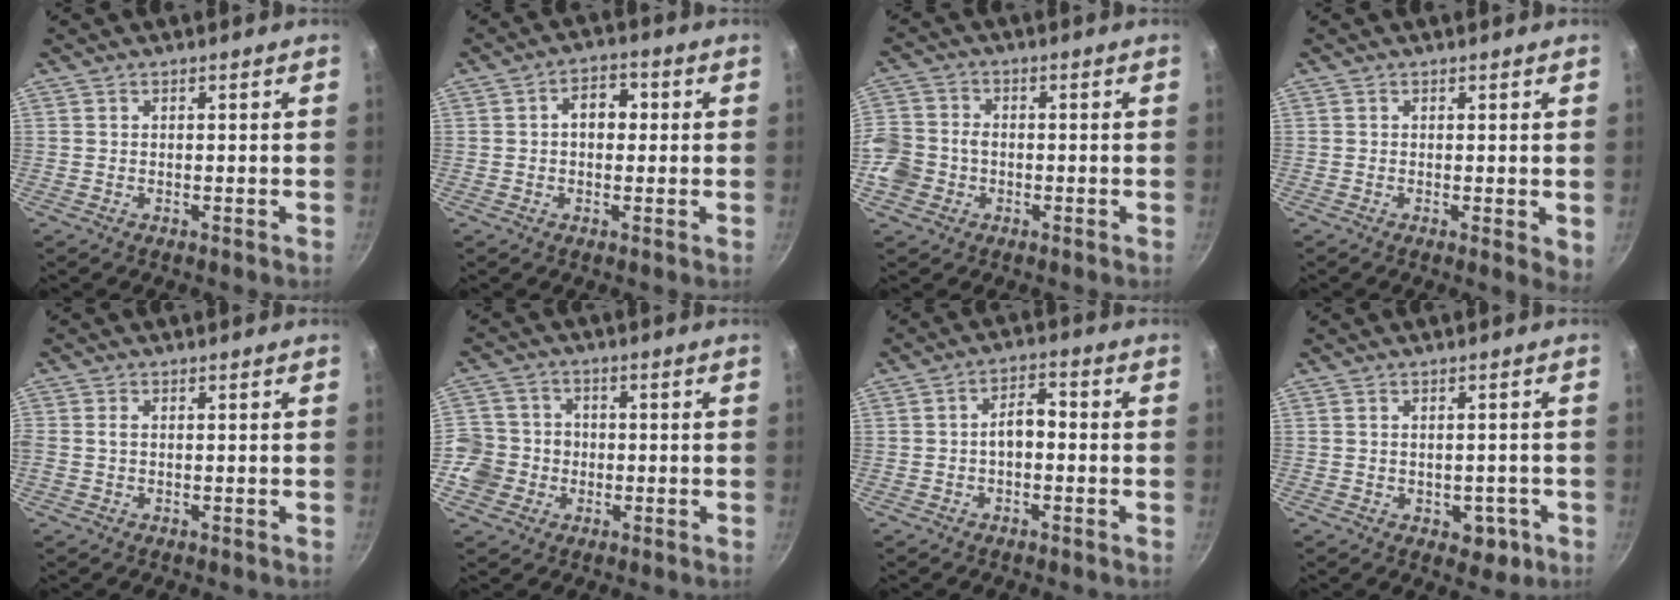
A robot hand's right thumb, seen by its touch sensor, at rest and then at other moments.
{"total": 5.5, "force": [0.5, 3.8, 3.9], "torque": [-0.041, 0.016, -0.002]}
{"total": 7.6, "force": [-2.2, 6.5, 3.3], "torque": [-0.062, 0.018, -0.046]}
{"total": 3.2, "force": [-0.2, 0.8, 3.1], "torque": [-0.046, -0.012, -0.007]}
{"total": 1.3, "force": [0.0, 0.9, 1.0], "torque": [-0.023, 0.001, -0.002]}
{"total": 8.2, "force": [-2.0, 7.7, 1.9], "torque": [-0.006, 0.020, -0.040]}
{"total": 4.8, "force": [-0.7, 2.8, 3.9], "torque": [-0.054, 0.024, -0.019]}
{"total": 4.1, "force": [-1.5, 2.7, 2.7], "torque": [-0.014, 0.013, -0.011]}